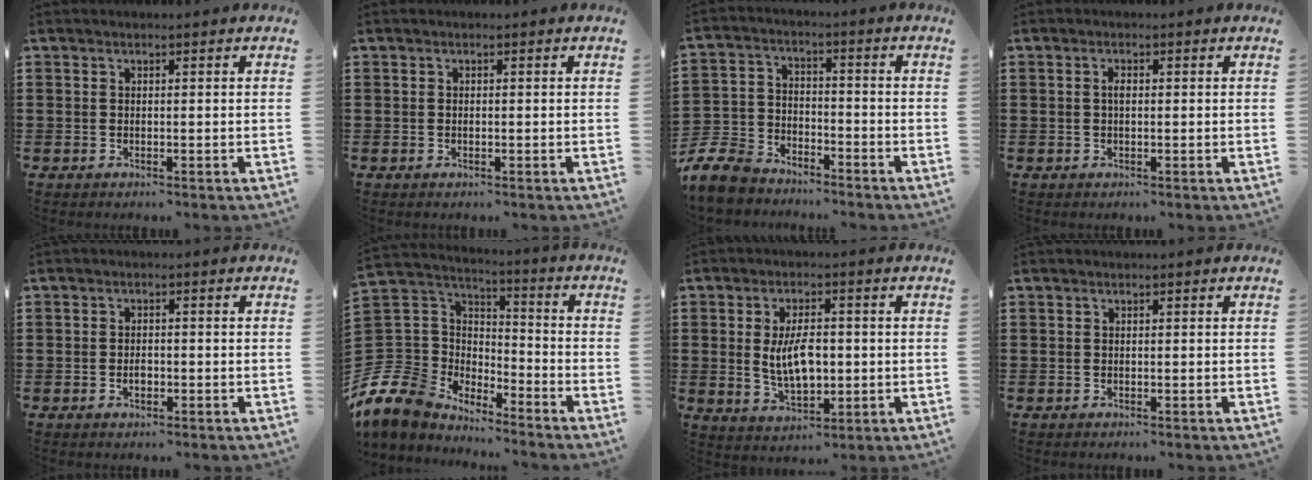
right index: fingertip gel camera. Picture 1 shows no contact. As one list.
[{"total": 0.0}, {"total": 8.2, "force": [-7.5, 2.4, 2.1], "torque": [-0.072, 0.012, -0.156]}, {"total": 1.2, "force": [0.0, 0.4, 1.2], "torque": [-0.023, 0.002, -0.001]}, {"total": 1.6, "force": [-0.7, 0.6, 1.3], "torque": [-0.026, -0.002, -0.012]}, {"total": 9.4, "force": [-6.2, 6.9, 1.8], "torque": [-0.096, -0.006, -0.124]}, {"total": 7.3, "force": [0.1, 3.4, 6.4], "torque": [-0.119, -0.004, -0.004]}, {"total": 0.0}]